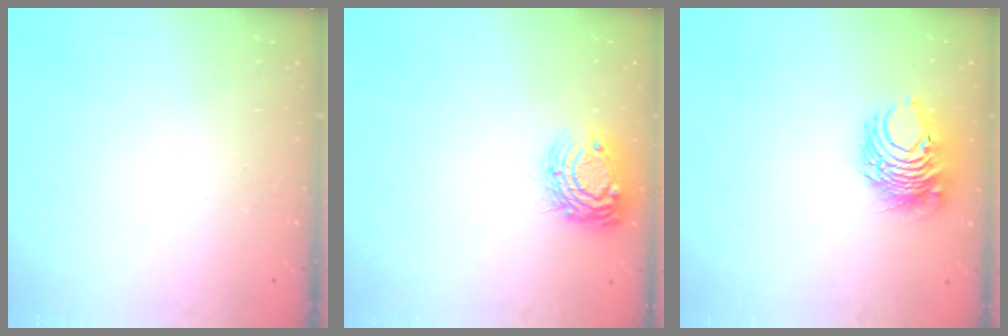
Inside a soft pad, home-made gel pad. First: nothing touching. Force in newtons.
{"total": 10.3, "press": 10.3, "slide": 0.7}
{"total": 8.4, "press": 8.4, "slide": 0.4}